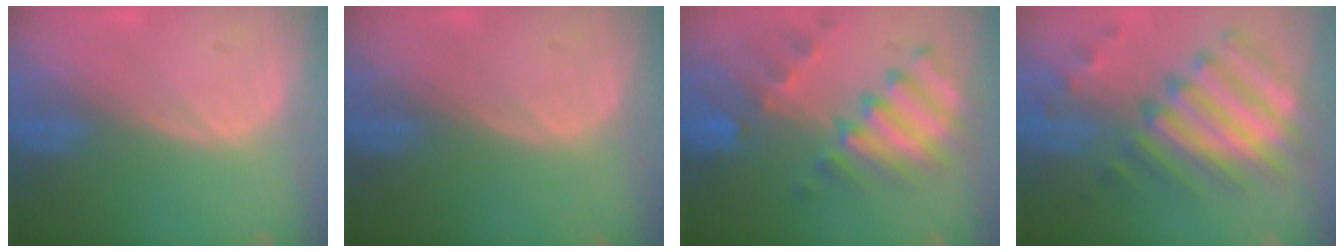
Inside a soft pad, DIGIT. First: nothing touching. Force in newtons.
{"total": 0.0}
{"total": 10.1, "press": 8.8, "slide": 4.9}
{"total": 10.6, "press": 10.2, "slide": 3.1}